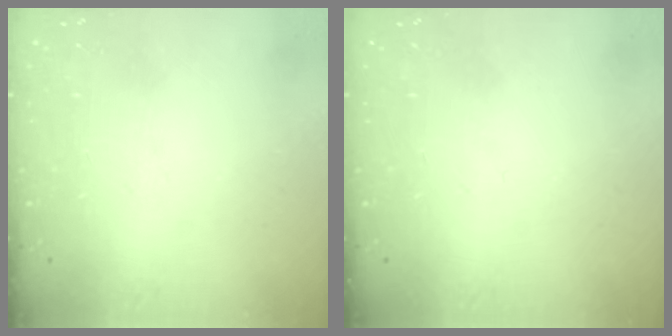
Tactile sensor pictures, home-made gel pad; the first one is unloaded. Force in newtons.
{"total": 0.0}